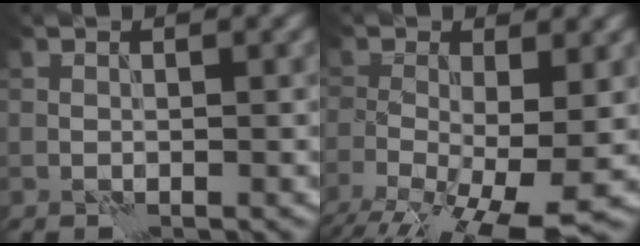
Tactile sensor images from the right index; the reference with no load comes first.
{"total": 9.8, "force": [-4.4, 3.7, 8.0], "torque": [-0.147, -0.032, -0.076]}